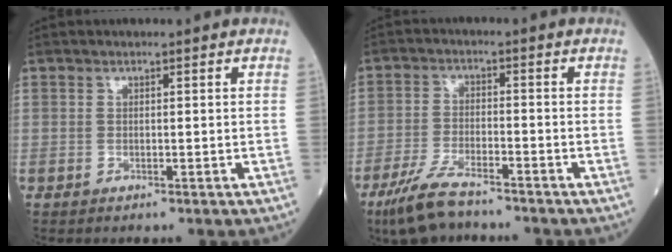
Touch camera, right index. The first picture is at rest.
{"total": 7.5, "force": [-5.9, 1.5, 4.3], "torque": [-0.099, -0.019, -0.113]}